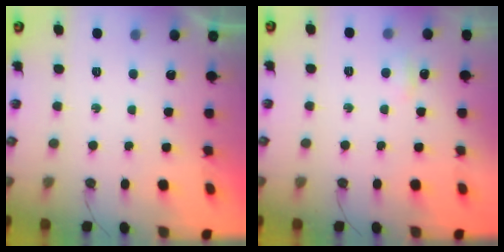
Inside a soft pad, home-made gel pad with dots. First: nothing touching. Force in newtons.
{"total": 3.3, "press": 3.3, "slide": 0.5}